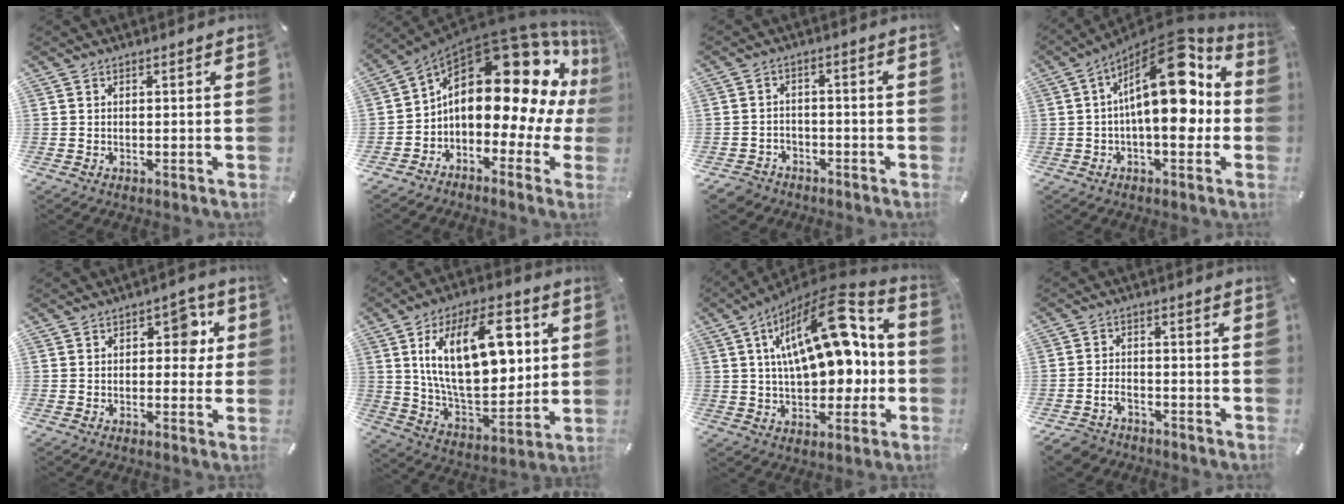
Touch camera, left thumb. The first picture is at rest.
{"total": 23.3, "force": [7.3, 12.6, 18.2], "torque": [-0.289, -0.062, 0.130]}
{"total": 4.1, "force": [-2.8, 2.8, 0.9], "torque": [-0.026, 0.013, -0.058]}
{"total": 20.4, "force": [4.1, 9.0, 17.9], "torque": [-0.270, -0.042, 0.067]}
{"total": 6.6, "force": [1.5, 4.2, 4.9], "torque": [-0.046, -0.006, 0.012]}
{"total": 23.6, "force": [6.8, 12.8, 18.6], "torque": [-0.318, -0.018, 0.106]}
{"total": 20.5, "force": [5.3, 11.1, 16.4], "torque": [-0.245, -0.032, 0.085]}
{"total": 4.4, "force": [-3.0, 2.7, 1.8], "torque": [-0.048, 0.010, -0.063]}